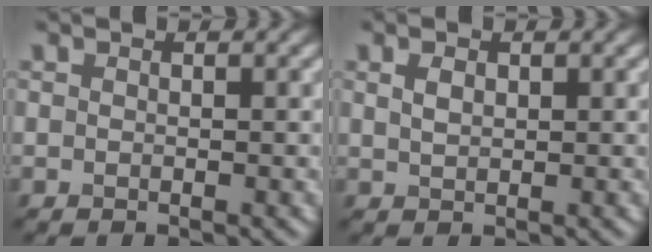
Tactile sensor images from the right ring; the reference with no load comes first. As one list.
[{"total": 1.4, "force": [0.6, 0.8, 1.0], "torque": [-0.021, 0.001, 0.015]}]